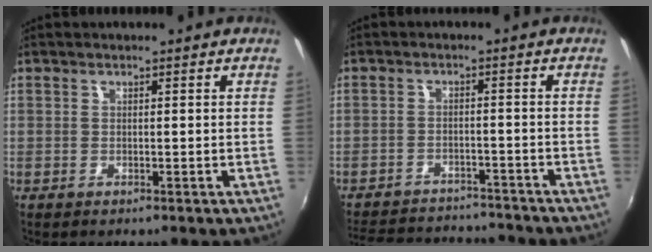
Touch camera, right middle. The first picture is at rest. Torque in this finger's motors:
{"motor_torque": [0.80, -1.34, -0.19, -0.04]}